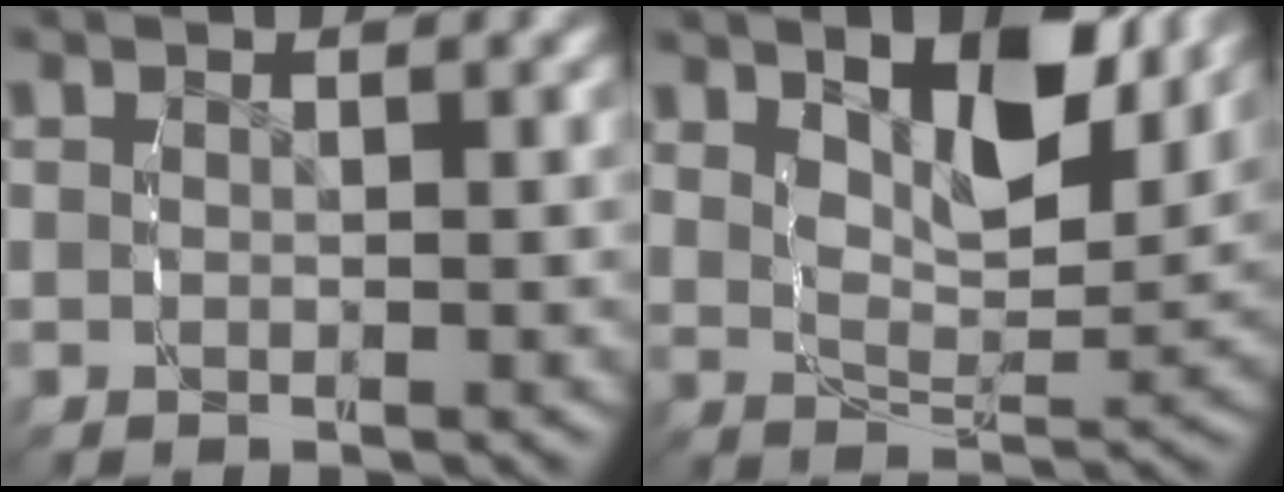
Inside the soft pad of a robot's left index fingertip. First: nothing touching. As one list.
[{"total": 7.0, "force": [3.7, 3.0, 5.1], "torque": [-0.090, -0.008, 0.056]}]